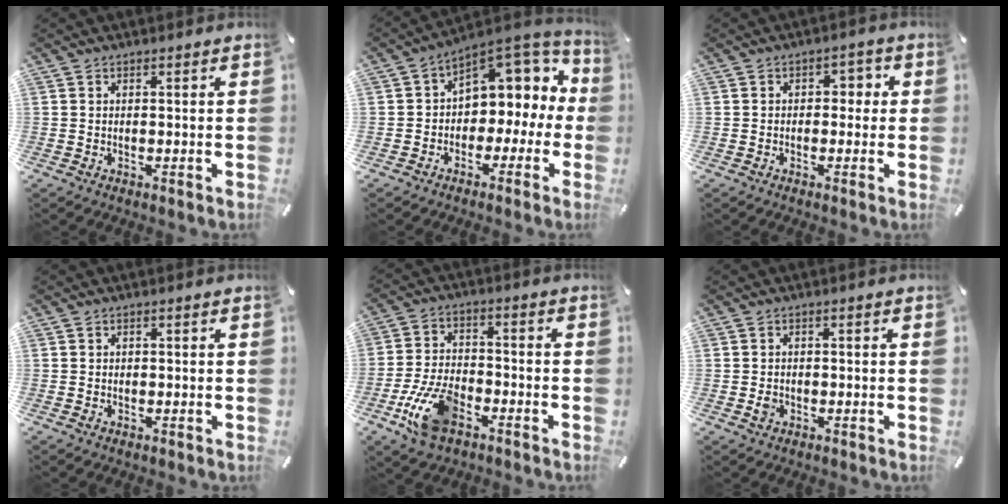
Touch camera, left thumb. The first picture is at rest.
{"total": 8.3, "force": [3.3, 6.7, 3.6], "torque": [-0.049, -0.034, 0.063]}
{"total": 3.0, "force": [-0.8, 2.3, 1.8], "torque": [-0.021, 0.009, -0.025]}
{"total": 0.6, "force": [-0.1, 0.6, 0.2], "torque": [-0.004, 0.005, -0.004]}
{"total": 12.6, "force": [-6.2, 7.0, 8.4], "torque": [-0.177, 0.024, -0.112]}
{"total": 2.0, "force": [-0.5, 1.7, 1.0], "torque": [-0.018, 0.004, -0.010]}